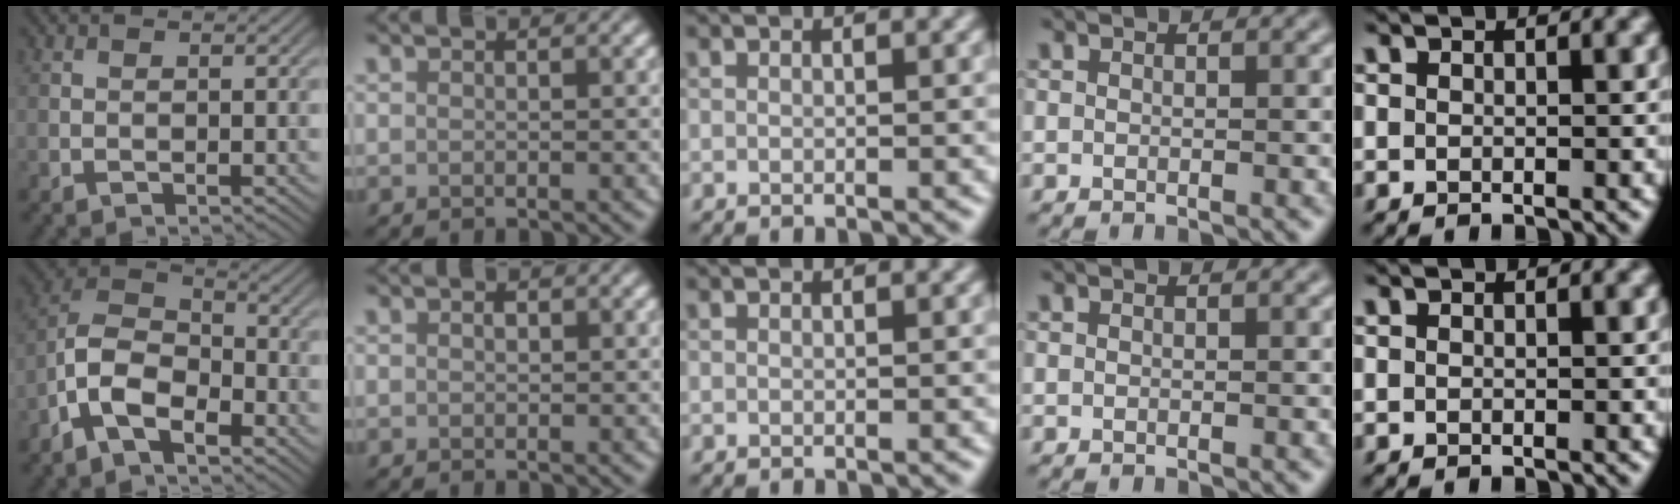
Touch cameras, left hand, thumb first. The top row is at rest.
{"thumb": {"total": 8.6, "force": [-4.7, 4.3, 5.8], "torque": [-0.116, 0.006, -0.107]}, "index": {"total": 0.8, "force": [0.0, 0.6, 0.5], "torque": [-0.007, 0.001, -0.003]}}